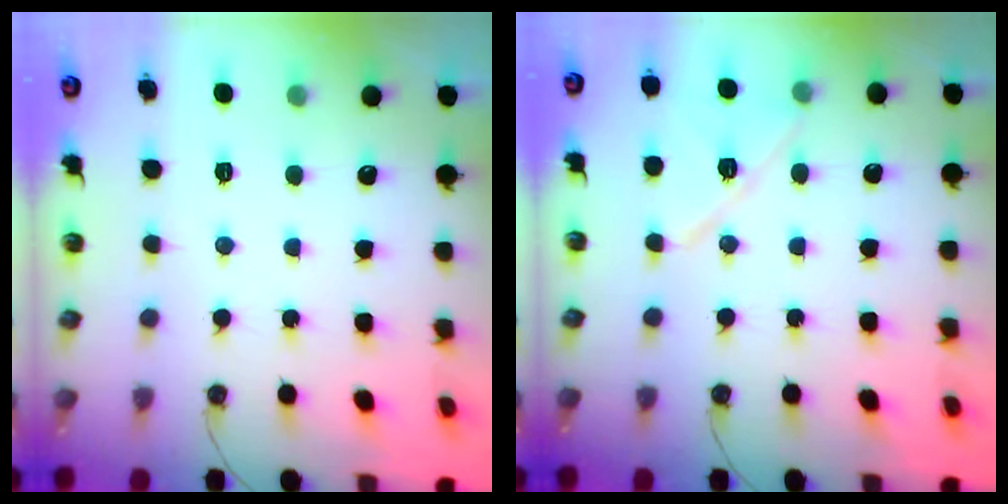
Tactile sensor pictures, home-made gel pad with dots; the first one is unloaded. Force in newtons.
{"total": 11.7, "press": 11.6, "slide": 0.9}